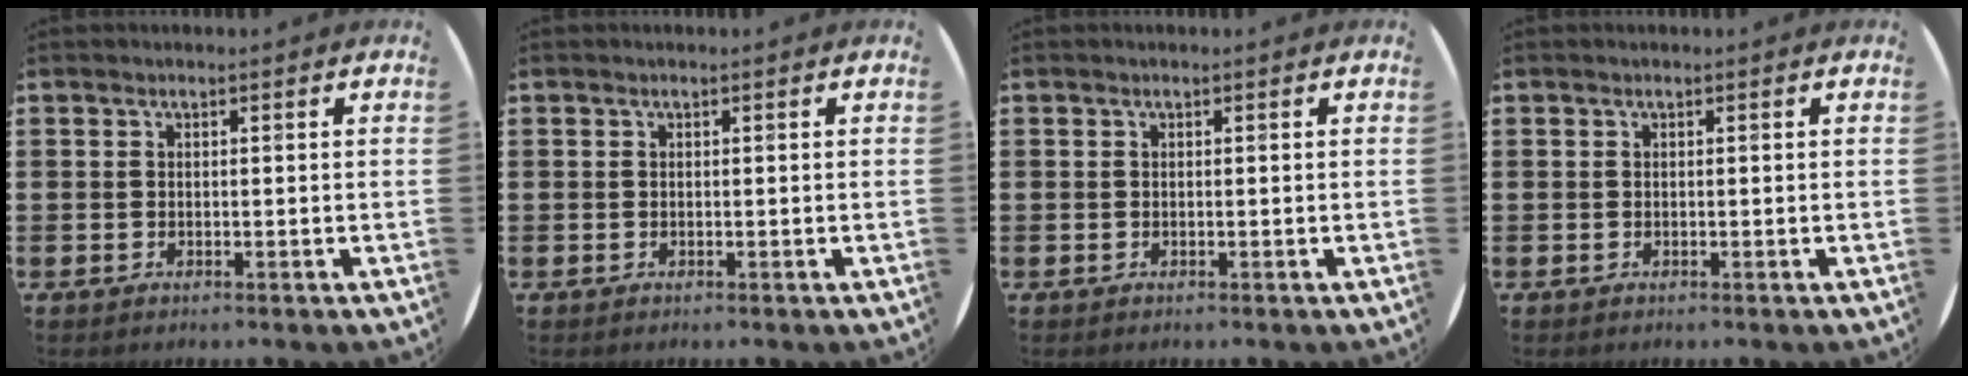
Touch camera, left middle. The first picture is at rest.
{"total": 0.0}
{"total": 0.0}
{"total": 0.0}